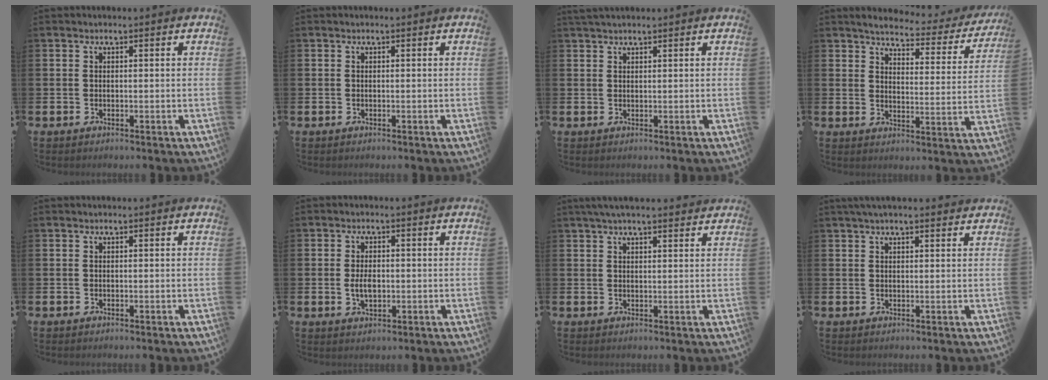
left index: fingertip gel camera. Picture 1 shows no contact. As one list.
[{"total": 0.0}, {"total": 1.5, "force": [1.4, 0.2, 0.5], "torque": [-0.007, 0.001, 0.024]}, {"total": 3.9, "force": [3.6, 1.1, 1.1], "torque": [-0.036, -0.031, 0.052]}, {"total": 0.0}, {"total": 2.9, "force": [-0.1, 1.7, 2.4], "torque": [-0.035, 0.001, -0.005]}, {"total": 3.4, "force": [2.9, 0.5, 1.6], "torque": [-0.033, -0.003, 0.052]}, {"total": 2.3, "force": [1.9, 0.3, 1.1], "torque": [-0.020, 0.001, 0.033]}]